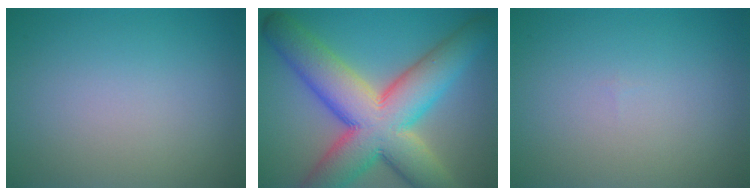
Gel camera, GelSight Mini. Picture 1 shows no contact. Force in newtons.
{"total": 13.4, "press": 13.3, "slide": 0.8}
{"total": 0.0}